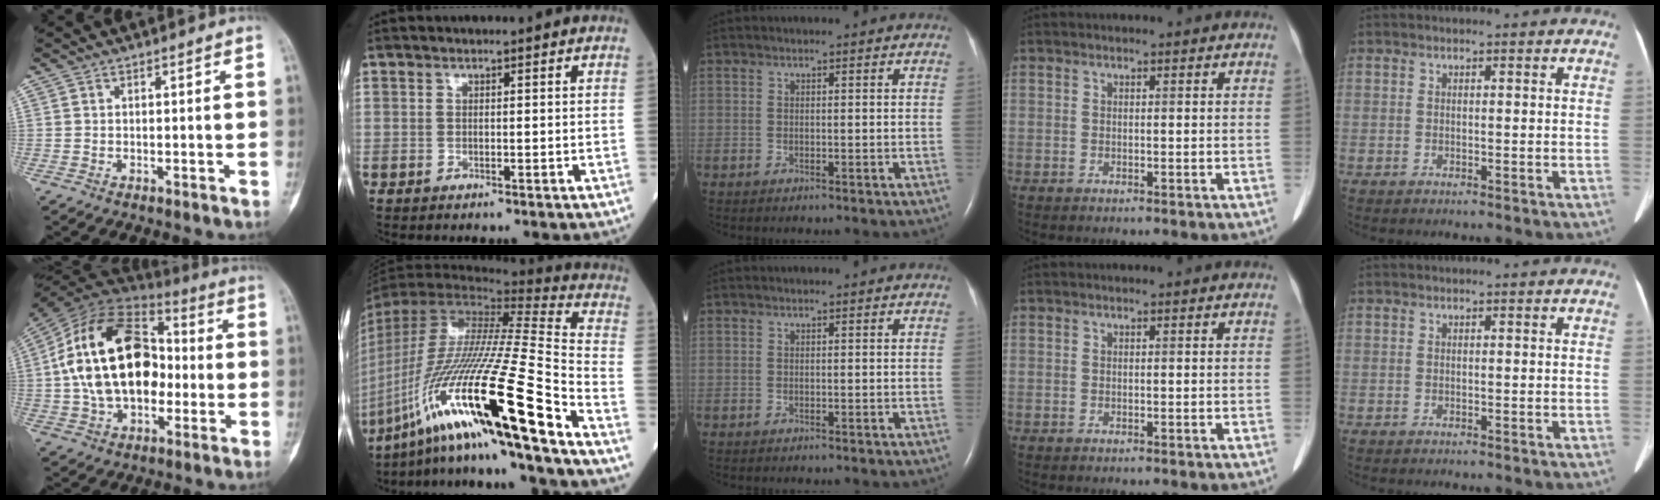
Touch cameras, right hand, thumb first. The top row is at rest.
{"thumb": {"total": 24.1, "force": [0.2, 15.7, 18.3], "torque": [-0.321, 0.032, 0.004]}, "index": {"total": 28.1, "force": [-15.6, 0.2, 23.4], "torque": [-0.444, -0.047, -0.283]}}